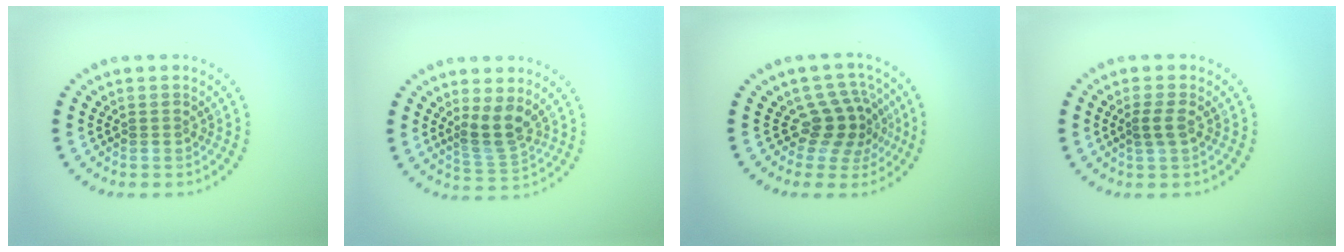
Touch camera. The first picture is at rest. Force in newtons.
{"total": 3.0, "press": 2.8, "slide": 1.1}
{"total": 3.6, "press": 2.6, "slide": 2.4}
{"total": 1.5, "press": 1.4, "slide": 0.5}